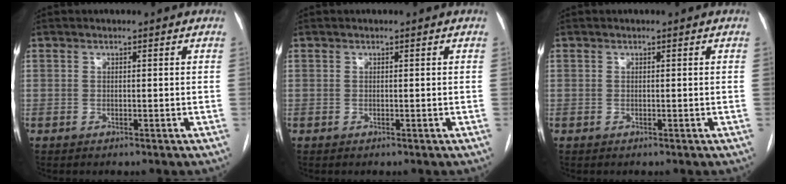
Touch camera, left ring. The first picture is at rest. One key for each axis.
{"total": 0.0}
{"total": 0.0}